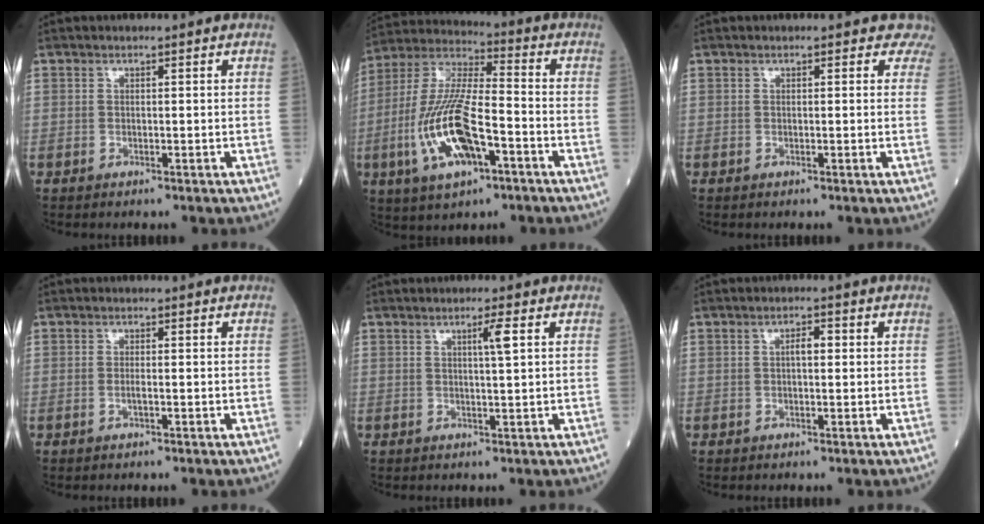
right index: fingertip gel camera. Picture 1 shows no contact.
{"total": 15.8, "force": [-5.0, 4.6, 14.3], "torque": [-0.304, -0.006, -0.091]}
{"total": 1.8, "force": [1.4, 1.2, 0.2], "torque": [0.019, -0.004, -0.005]}
{"total": 1.2, "force": [-0.3, 0.2, 1.1], "torque": [-0.025, -0.001, -0.007]}
{"total": 2.5, "force": [0.9, -0.4, 2.3], "torque": [-0.040, -0.002, 0.015]}
{"total": 1.9, "force": [0.2, 0.7, 1.8], "torque": [-0.029, 0.004, 0.001]}